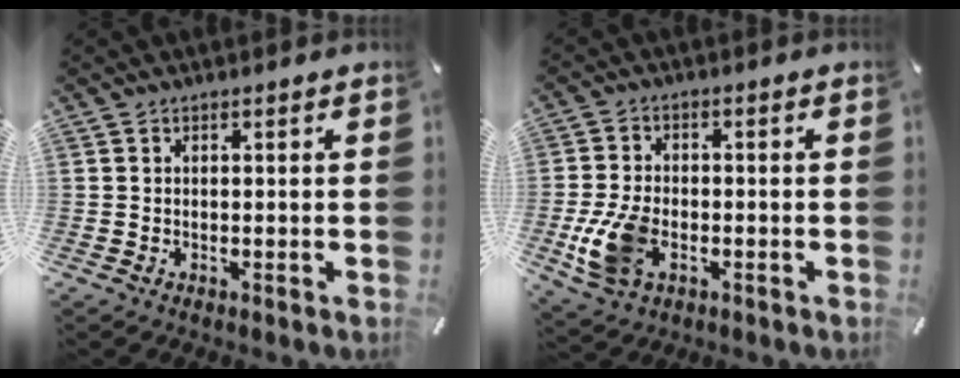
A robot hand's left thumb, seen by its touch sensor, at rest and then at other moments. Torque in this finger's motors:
{"motor_torque": [0.78, 1.81, 0.15, 0.09, 0.23]}